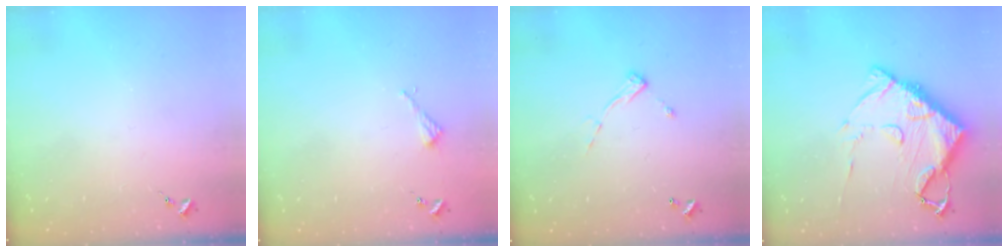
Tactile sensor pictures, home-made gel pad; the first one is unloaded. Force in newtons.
{"total": 2.2, "press": 2.2, "slide": 0.2}
{"total": 6.7, "press": 6.7, "slide": 0.3}
{"total": 14.3, "press": 14.2, "slide": 1.3}